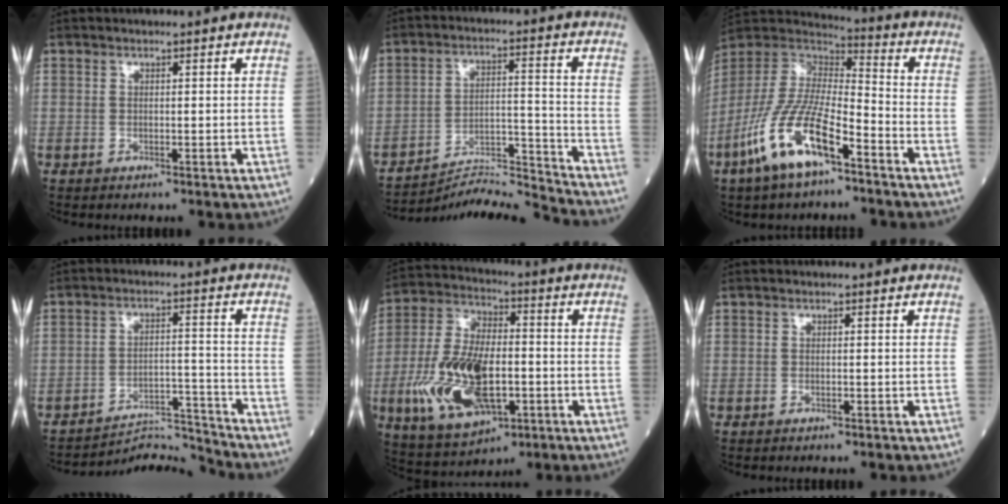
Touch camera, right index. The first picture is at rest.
{"total": 12.6, "force": [-12.3, -2.9, 0.1], "torque": [-0.006, 0.021, -0.209]}
{"total": 15.5, "force": [-8.2, 4.2, 12.5], "torque": [-0.265, -0.013, -0.157]}
{"total": 7.9, "force": [-7.4, -1.8, -2.0], "torque": [0.029, 0.018, -0.123]}
{"total": 17.3, "force": [-4.3, 8.0, 14.7], "torque": [-0.309, 0.000, -0.069]}
{"total": 0.0}